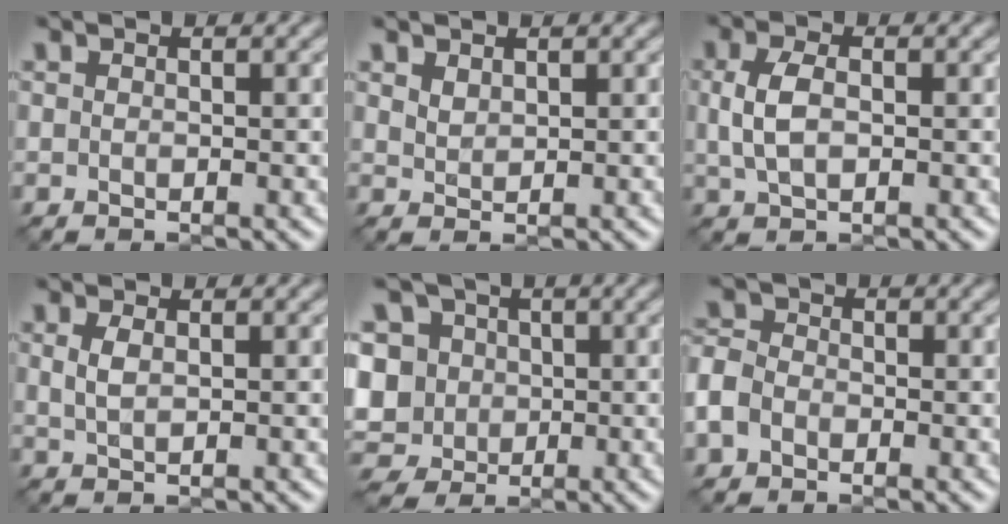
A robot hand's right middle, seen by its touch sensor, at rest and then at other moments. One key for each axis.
{"total": 1.1, "fx": 0.9, "fy": 0.4, "fz": 0.5, "tx": -0.015, "ty": 0.000, "tz": 0.021}
{"total": 3.0, "fx": 0.3, "fy": 1.7, "fz": 2.5, "tx": -0.062, "ty": 0.007, "tz": 0.006}
{"total": 1.4, "fx": 0.5, "fy": 0.6, "fz": 1.2, "tx": -0.029, "ty": 0.000, "tz": 0.010}
{"total": 10.5, "fx": 1.8, "fy": 9.1, "fz": 4.9, "tx": -0.111, "ty": 0.026, "tz": -0.005}
{"total": 3.1, "fx": -1.2, "fy": 2.5, "fz": 1.5, "tx": -0.037, "ty": 0.004, "tz": -0.034}